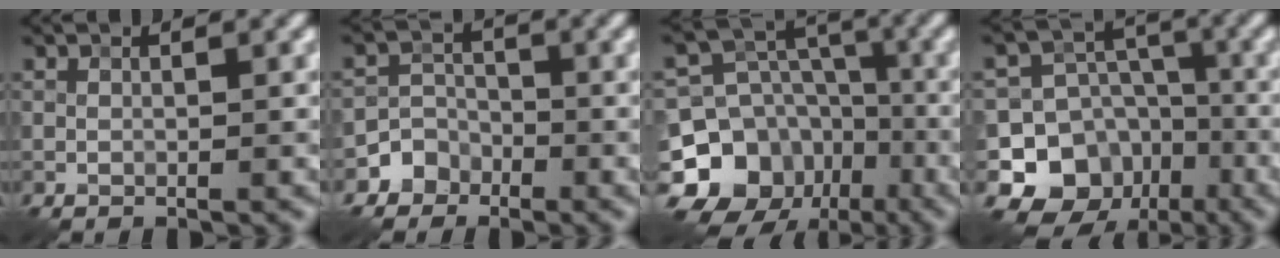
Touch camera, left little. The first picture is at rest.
{"total": 3.2, "force": [-2.0, 2.6, 0.0], "torque": [0.033, 0.010, -0.045]}
{"total": 13.1, "force": [-7.7, 10.0, 3.6], "torque": [-0.088, -0.005, -0.129]}
{"total": 13.5, "force": [-6.4, 11.3, 3.7], "torque": [-0.067, -0.012, -0.118]}